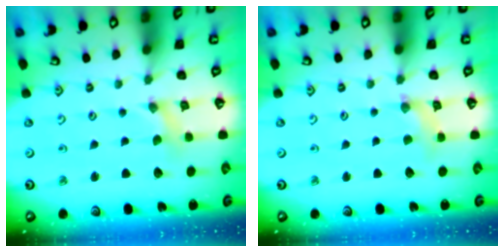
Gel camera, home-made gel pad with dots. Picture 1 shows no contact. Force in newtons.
{"total": 2.5, "press": 2.5, "slide": 0.3}